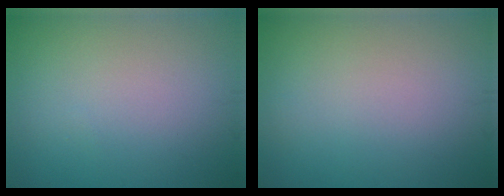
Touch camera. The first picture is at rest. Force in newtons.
{"total": 0.0}